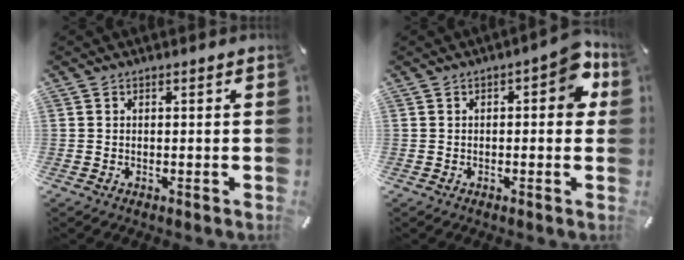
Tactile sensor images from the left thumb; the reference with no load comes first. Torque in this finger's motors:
{"motor_torque": [0.70, 1.65, 0.49, -0.54, 0.22]}